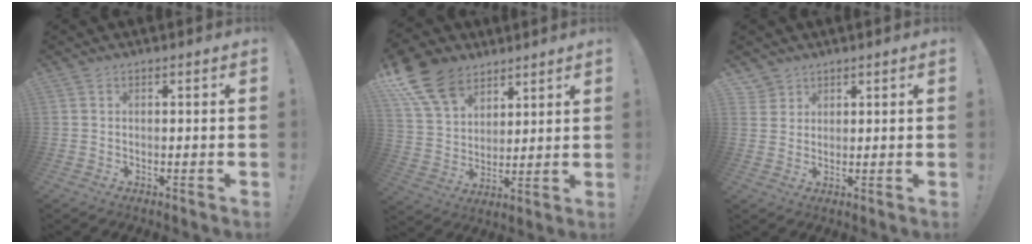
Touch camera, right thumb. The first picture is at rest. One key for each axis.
{"total": 16.0, "fx": 10.3, "fy": 10.1, "fz": 7.0, "tx": -0.129, "ty": -0.059, "tz": 0.200}
{"total": 3.0, "fx": 2.1, "fy": 2.1, "fz": 0.1, "tx": -0.001, "ty": -0.013, "tz": 0.040}